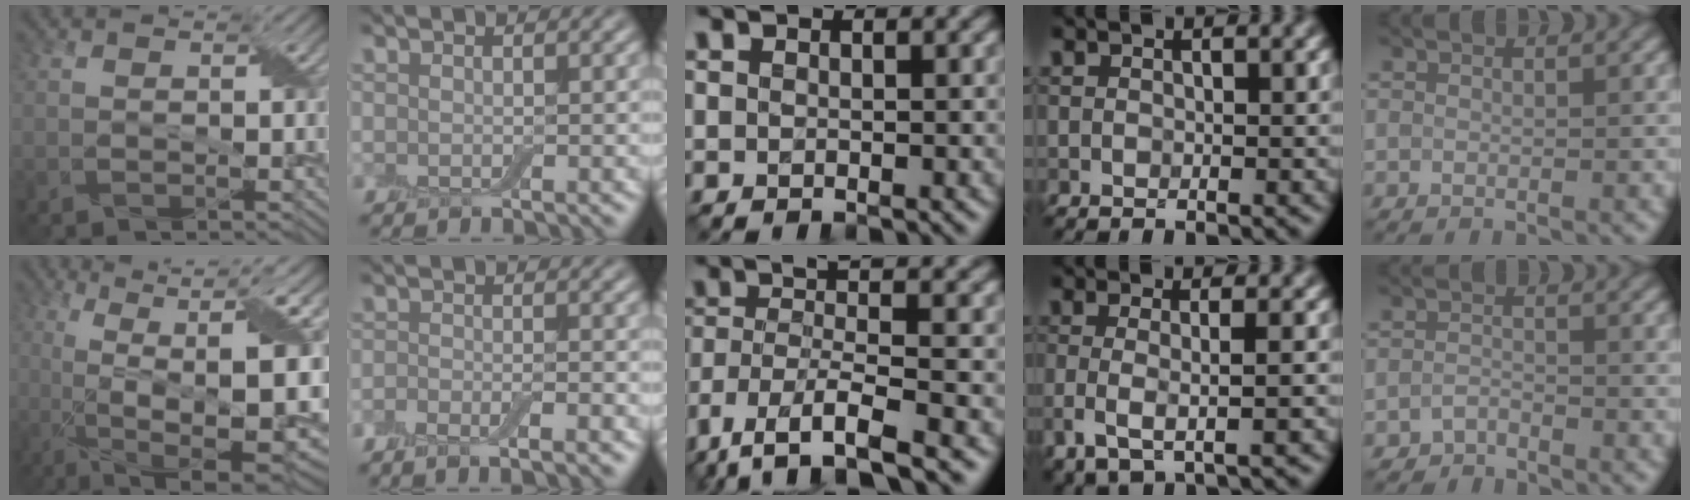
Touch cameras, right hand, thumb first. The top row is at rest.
{"thumb": {"total": 18.3, "force": [-2.8, 6.1, 17.0], "torque": [-0.259, -0.003, -0.051]}, "index": {"total": 2.8, "force": [-1.8, 0.5, 2.1], "torque": [-0.041, 0.003, -0.032]}, "middle": {"total": 7.4, "force": [-3.8, 1.7, 6.1], "torque": [-0.116, -0.007, -0.074]}, "ring": {"total": 3.7, "force": [-0.4, 1.2, 3.4], "torque": [-0.065, -0.009, -0.010]}, "little": {"total": 2.0, "force": [-1.7, -0.2, -0.9], "torque": [0.009, 0.002, -0.028]}}